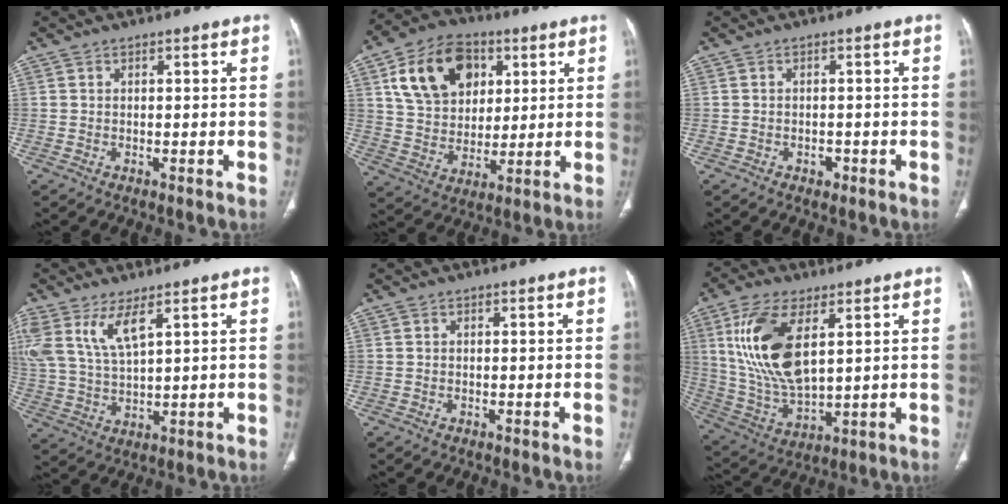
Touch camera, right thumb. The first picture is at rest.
{"total": 17.1, "force": [6.4, 12.2, 10.2], "torque": [-0.148, -0.006, 0.115]}
{"total": 1.5, "force": [-0.7, 1.1, 0.7], "torque": [-0.006, 0.005, -0.008]}
{"total": 9.4, "force": [5.1, 3.2, 7.1], "torque": [-0.158, -0.015, 0.116]}
{"total": 0.0}
{"total": 17.1, "force": [5.5, 8.0, 14.0], "torque": [-0.282, -0.021, 0.117]}